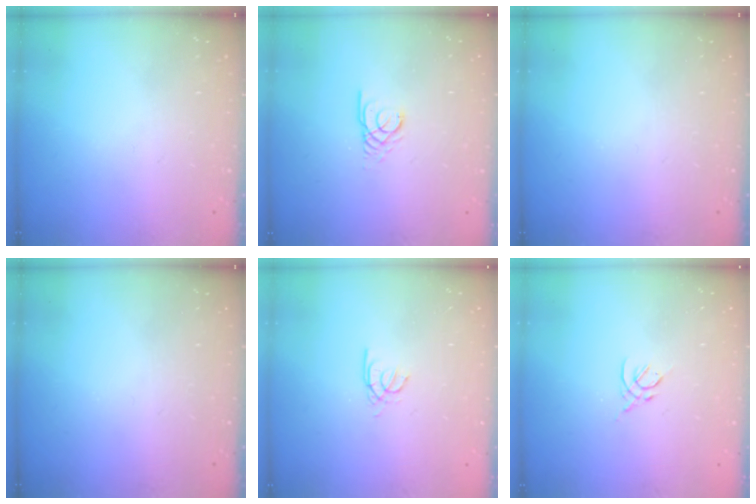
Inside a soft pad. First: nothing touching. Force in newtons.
{"total": 2.6, "press": 2.6, "slide": 0.1}
{"total": 0.0}
{"total": 0.0}
{"total": 2.4, "press": 2.4, "slide": 0.3}
{"total": 2.6, "press": 2.5, "slide": 0.7}